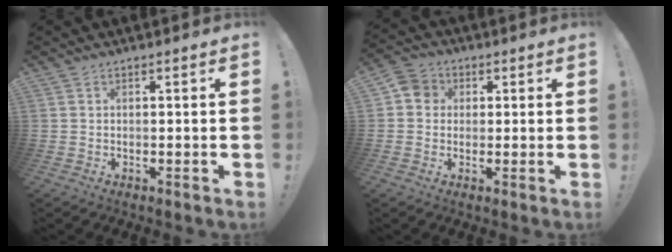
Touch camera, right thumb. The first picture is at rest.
{"total": 5.3, "force": [0.7, 4.8, 2.0], "torque": [-0.026, 0.007, 0.014]}